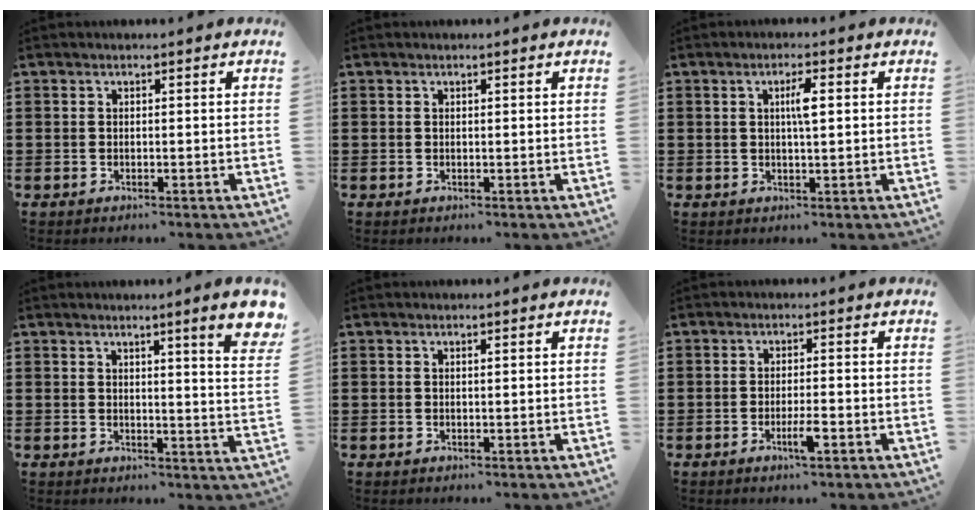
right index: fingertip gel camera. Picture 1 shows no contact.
{"total": 0.0}
{"total": 2.9, "force": [0.6, 0.5, 2.8], "torque": [-0.056, 0.003, 0.007]}
{"total": 5.9, "force": [3.5, 0.0, 4.7], "torque": [-0.075, -0.017, 0.053]}
{"total": 0.0}
{"total": 3.3, "force": [-1.6, 0.4, 2.8], "torque": [-0.055, -0.004, -0.030]}